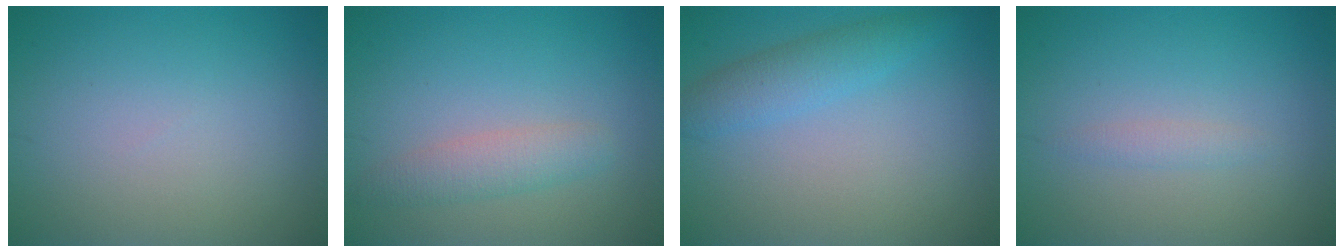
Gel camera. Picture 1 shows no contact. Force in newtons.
{"total": 2.4, "press": 2.4, "slide": 0.2}
{"total": 2.7, "press": 2.7, "slide": 0.1}
{"total": 0.9, "press": 0.9, "slide": 0.0}